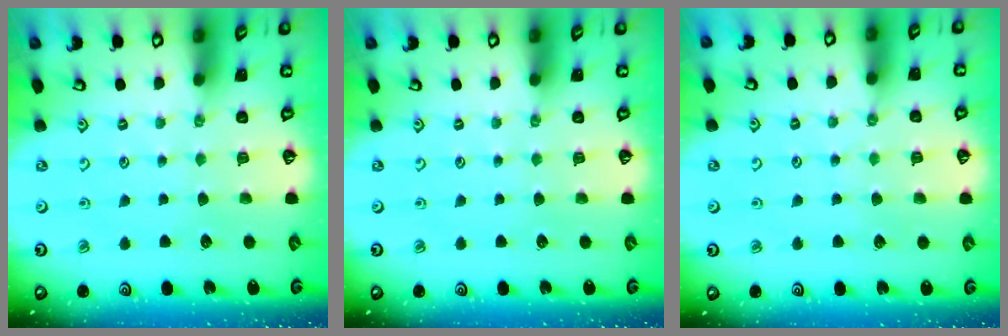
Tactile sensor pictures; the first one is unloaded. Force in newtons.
{"total": 0.0}
{"total": 2.8, "press": 2.8, "slide": 0.5}